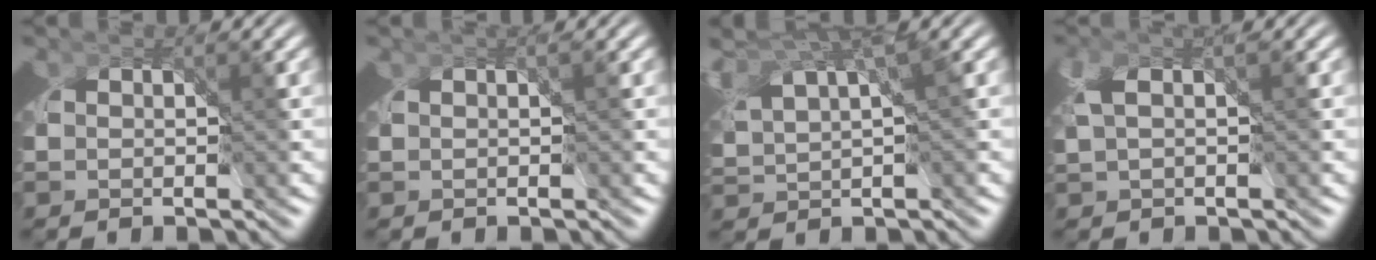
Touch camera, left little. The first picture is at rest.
{"total": 0.5, "force": [0.3, 0.1, 0.4], "torque": [0.000, 0.007, 0.004]}
{"total": 3.2, "force": [1.5, 1.4, 2.4], "torque": [-0.024, 0.016, 0.026]}
{"total": 1.2, "force": [0.0, -0.1, 1.2], "torque": [-0.011, 0.014, -0.003]}